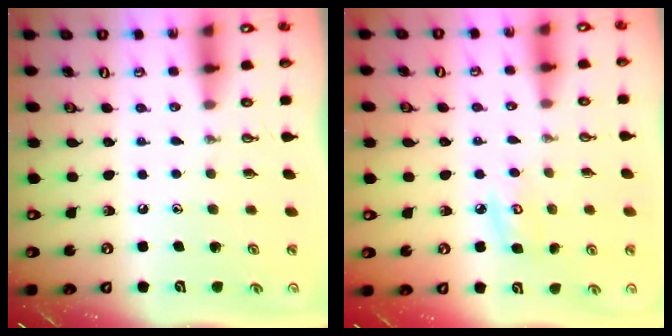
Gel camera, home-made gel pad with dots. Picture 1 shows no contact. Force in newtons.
{"total": 5.6, "press": 5.6, "slide": 0.4}